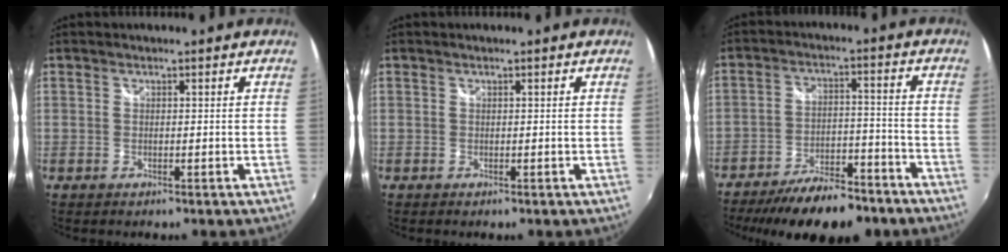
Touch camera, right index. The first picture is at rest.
{"total": 0.0}
{"total": 17.1, "force": [-13.7, 5.4, 8.7], "torque": [-0.167, -0.011, -0.196]}